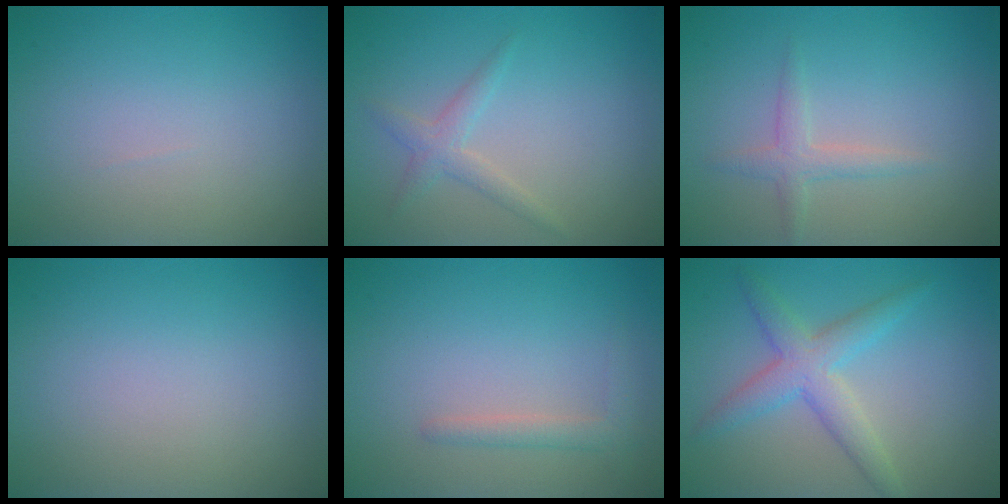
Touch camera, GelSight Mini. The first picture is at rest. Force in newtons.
{"total": 1.7, "press": 1.7, "slide": 0.1}
{"total": 1.7, "press": 1.7, "slide": 0.1}
{"total": 0.0}
{"total": 1.6, "press": 1.6, "slide": 0.1}
{"total": 3.8, "press": 3.8, "slide": 0.1}